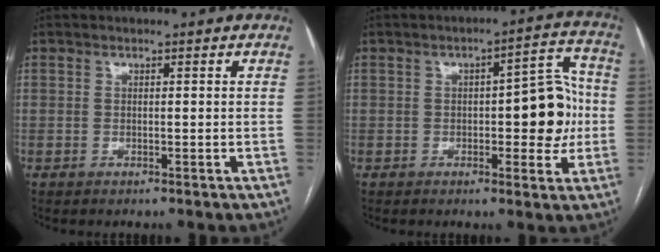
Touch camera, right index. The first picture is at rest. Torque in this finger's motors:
{"motor_torque": [0.63, -0.18, 0.34, 0.08]}